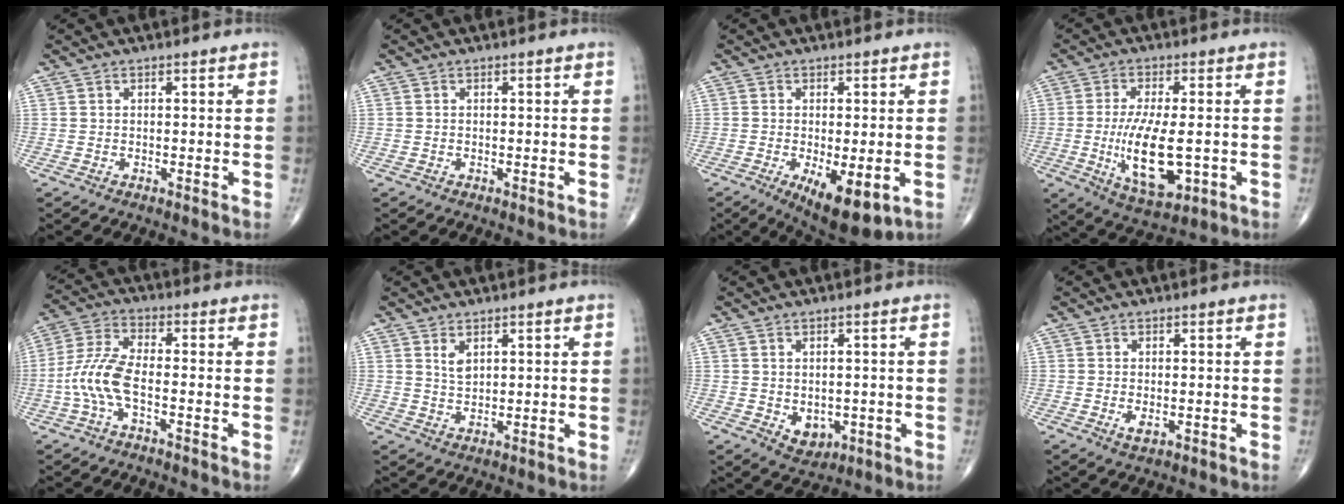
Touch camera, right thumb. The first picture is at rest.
{"total": 0.0}
{"total": 9.8, "force": [-3.1, 3.7, 8.5], "torque": [-0.126, -0.018, -0.039]}
{"total": 12.9, "force": [-2.0, 5.0, 11.7], "torque": [-0.210, -0.017, -0.023]}
{"total": 8.5, "force": [-2.4, 3.2, 7.5], "torque": [-0.180, 0.026, -0.053]}
{"total": 2.2, "force": [1.1, 1.2, 1.5], "torque": [-0.022, -0.007, 0.024]}
{"total": 4.5, "force": [-0.8, 3.4, 2.9], "torque": [-0.020, -0.005, 0.004]}
{"total": 1.9, "force": [-0.4, 0.9, 1.6], "torque": [-0.029, -0.004, -0.004]}